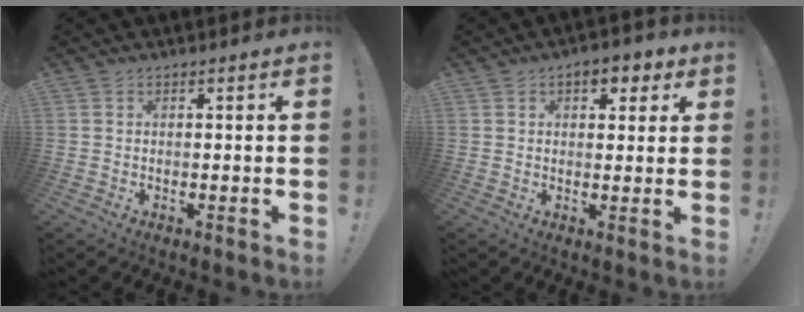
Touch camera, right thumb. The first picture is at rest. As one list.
[{"total": 5.3, "force": [2.7, 3.2, 3.3], "torque": [-0.027, -0.009, 0.041]}]